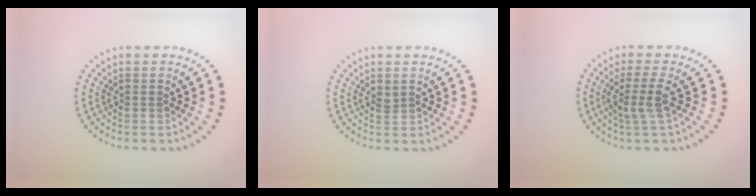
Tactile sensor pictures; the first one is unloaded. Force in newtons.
{"total": 0.8, "press": 0.6, "slide": 0.5}
{"total": 2.5, "press": 2.0, "slide": 1.6}